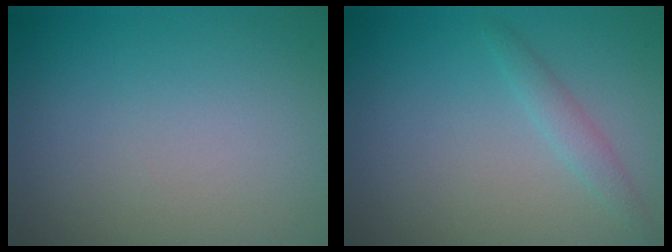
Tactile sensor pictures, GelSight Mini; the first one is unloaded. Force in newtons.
{"total": 1.4, "press": 1.4, "slide": 0.0}